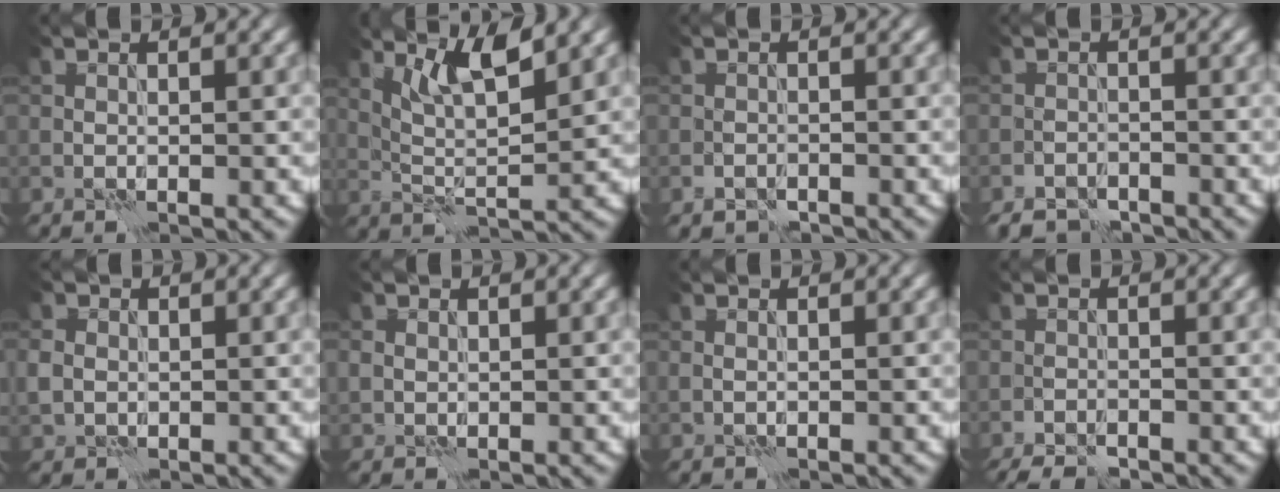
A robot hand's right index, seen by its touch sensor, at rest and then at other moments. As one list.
[{"total": 4.6, "force": [3.0, 0.7, 3.5], "torque": [-0.072, -0.008, 0.059]}, {"total": 1.3, "force": [-1.0, 0.7, 0.4], "torque": [-0.006, 0.001, -0.021]}, {"total": 3.2, "force": [-2.9, 1.2, 0.6], "torque": [-0.008, -0.003, -0.051]}, {"total": 1.9, "force": [0.6, 1.7, 0.7], "torque": [-0.020, 0.001, 0.009]}, {"total": 1.2, "force": [0.9, 0.8, 0.1], "torque": [-0.004, 0.000, 0.018]}, {"total": 0.0}, {"total": 2.3, "force": [-2.0, 0.6, 0.9], "torque": [-0.023, -0.002, -0.036]}]